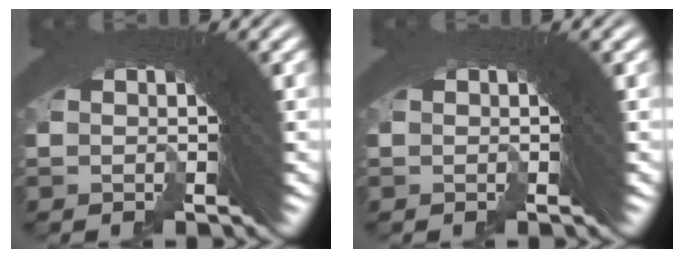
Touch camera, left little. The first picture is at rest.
{"total": 0.0}